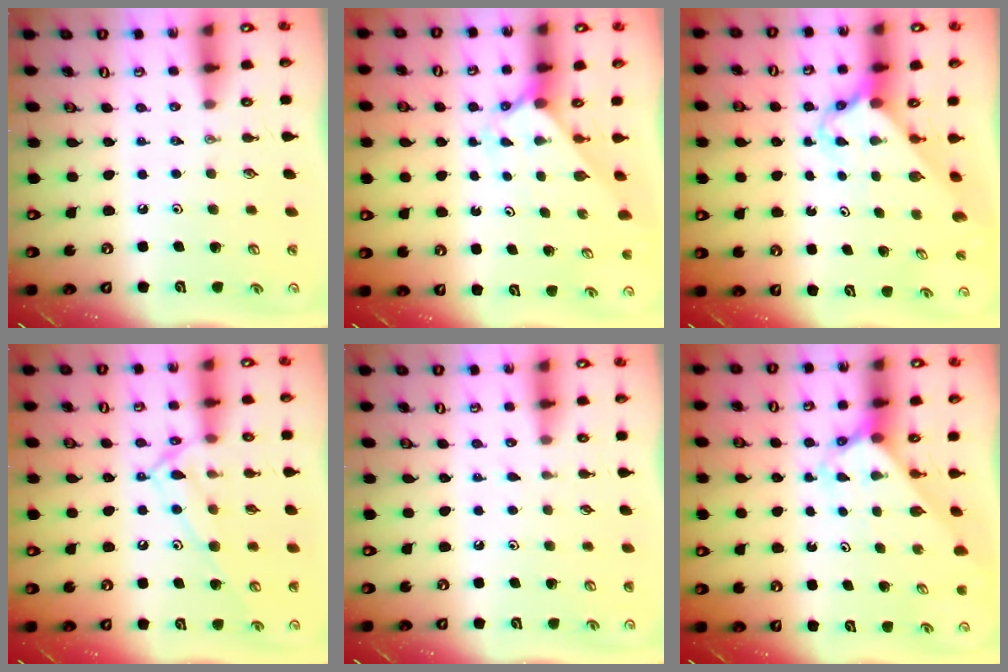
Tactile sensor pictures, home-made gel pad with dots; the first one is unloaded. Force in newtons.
{"total": 2.0, "press": 2.0, "slide": 0.2}
{"total": 2.7, "press": 2.7, "slide": 0.2}
{"total": 13.1, "press": 13.1, "slide": 0.8}
{"total": 2.0, "press": 2.0, "slide": 0.2}
{"total": 2.7, "press": 2.7, "slide": 0.2}